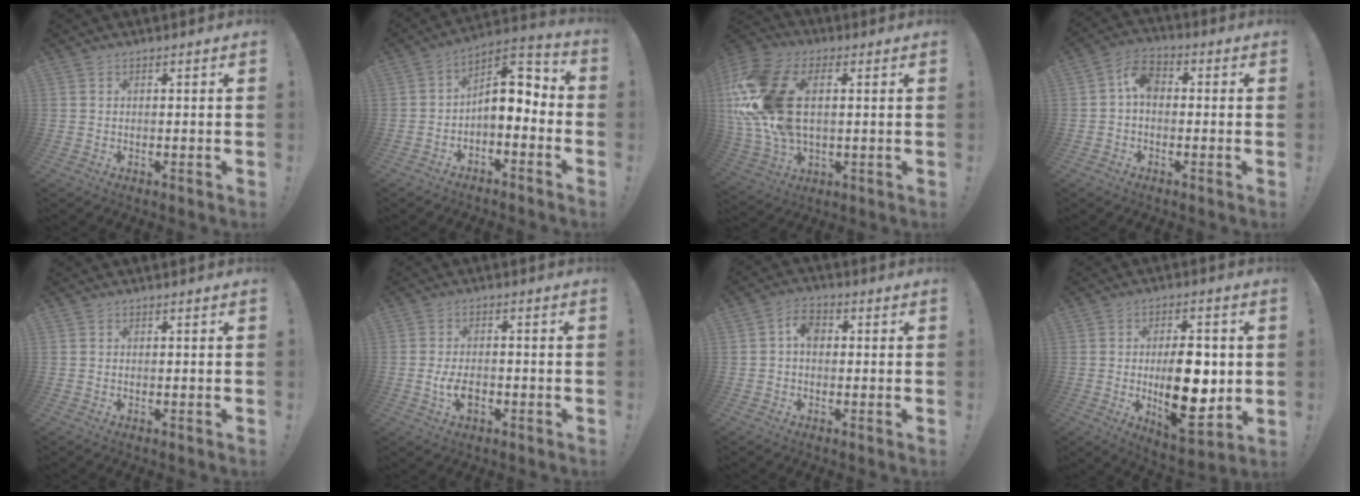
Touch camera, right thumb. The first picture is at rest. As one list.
[{"total": 8.0, "force": [0.0, 5.5, 5.8], "torque": [-0.064, -0.006, 0.007]}, {"total": 21.6, "force": [3.5, 13.7, 16.3], "torque": [-0.321, -0.005, 0.067]}, {"total": 6.4, "force": [0.1, 4.5, 4.5], "torque": [-0.080, 0.018, 0.005]}, {"total": 0.0}, {"total": 5.2, "force": [-1.9, 2.7, 4.0], "torque": [-0.065, 0.004, -0.034]}, {"total": 5.0, "force": [0.3, 3.5, 3.6], "torque": [-0.055, 0.008, 0.004]}, {"total": 18.2, "force": [-1.0, 8.9, 15.9], "torque": [-0.243, -0.012, -0.011]}]